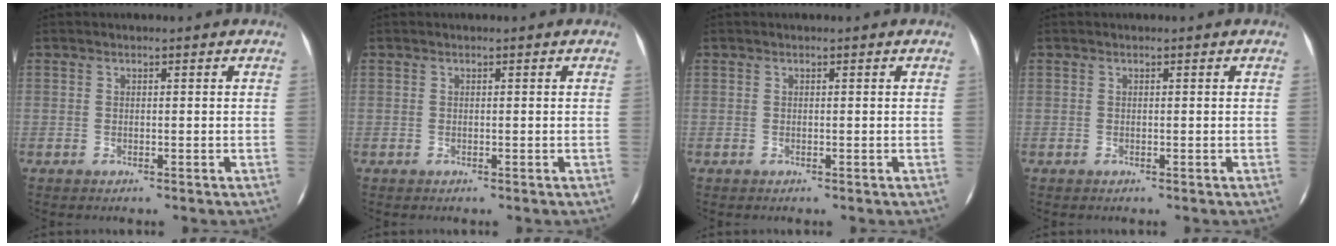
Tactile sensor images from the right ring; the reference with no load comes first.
{"total": 0.0}
{"total": 0.0}
{"total": 0.0}